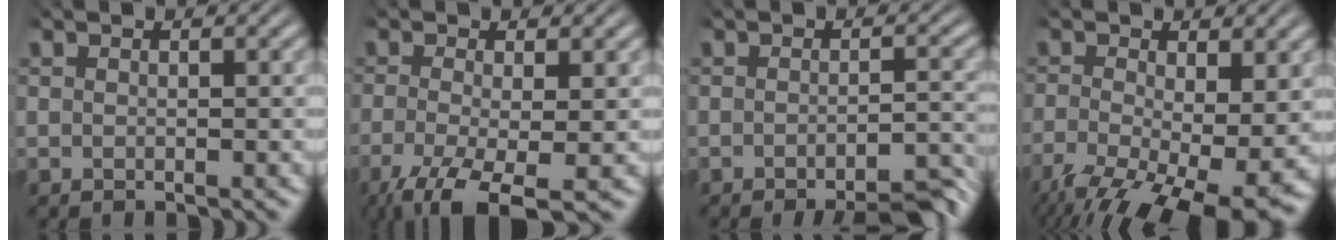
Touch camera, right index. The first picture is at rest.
{"total": 6.2, "force": [-3.7, 2.6, 4.2], "torque": [-0.098, -0.055, -0.034]}
{"total": 6.5, "force": [-5.3, 1.5, 3.4], "torque": [-0.033, -0.014, -0.080]}
{"total": 10.3, "force": [-4.7, 4.9, 7.7], "torque": [-0.131, -0.069, -0.039]}